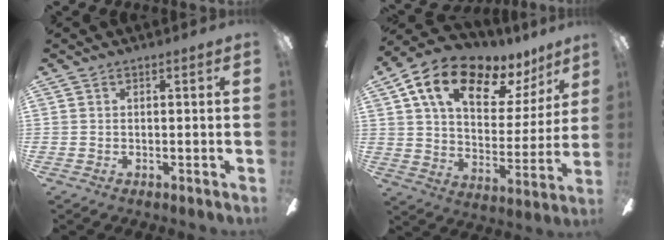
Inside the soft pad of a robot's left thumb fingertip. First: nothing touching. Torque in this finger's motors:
{"motor_torque": [0.70, 0.79, 1.74, -1.03, 0.18]}